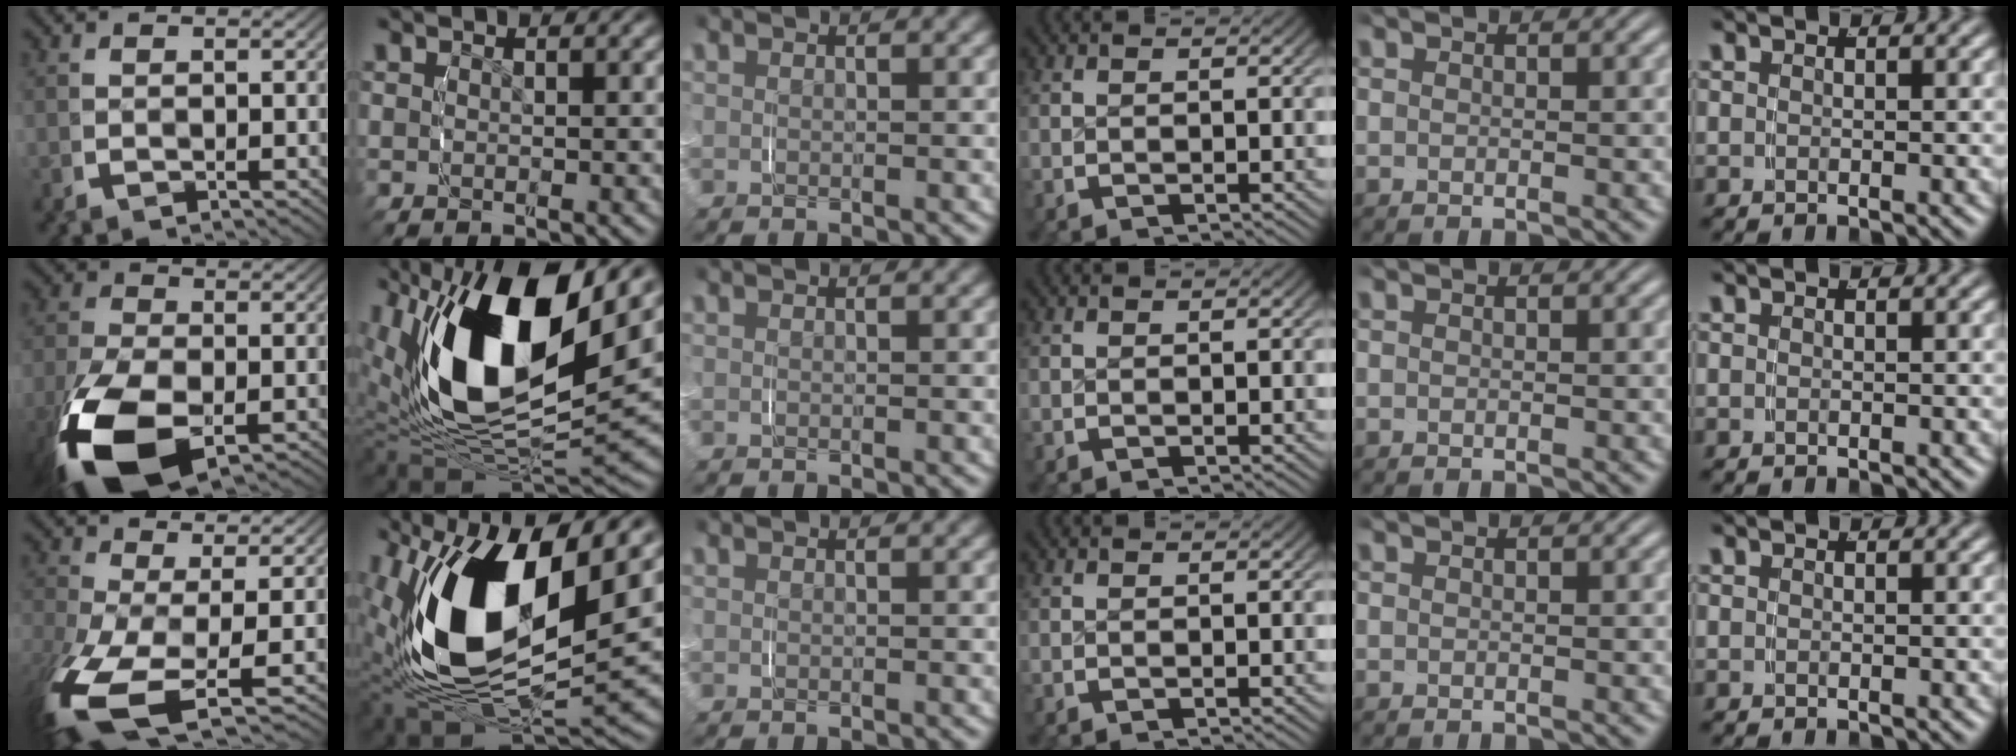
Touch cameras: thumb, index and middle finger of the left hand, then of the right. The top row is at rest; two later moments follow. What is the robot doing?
{"motion": "grasp_and_lifting", "object": "knife"}